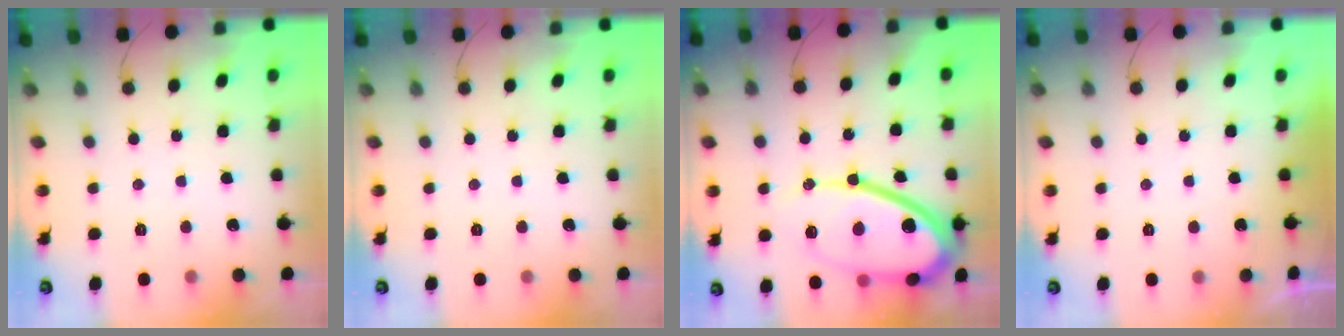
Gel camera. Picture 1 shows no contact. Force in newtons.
{"total": 0.0}
{"total": 21.2, "press": 21.2, "slide": 1.8}
{"total": 0.8, "press": 0.8, "slide": 0.1}